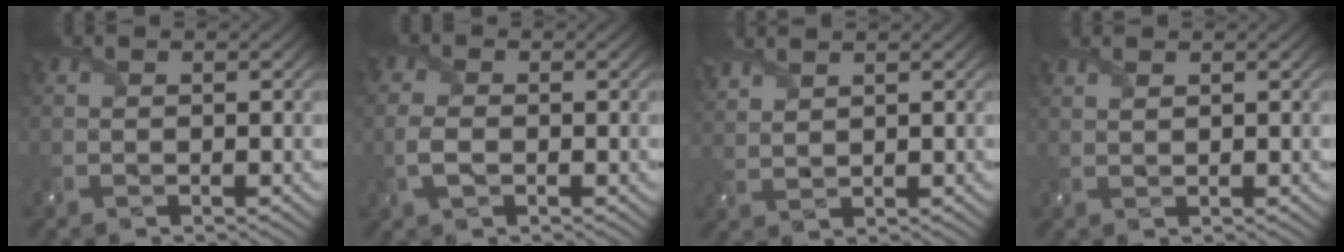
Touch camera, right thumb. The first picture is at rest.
{"total": 3.1, "force": [-0.8, 2.0, 2.3], "torque": [-0.066, -0.004, -0.020]}
{"total": 3.6, "force": [3.1, 0.9, 1.7], "torque": [-0.051, 0.008, 0.063]}
{"total": 1.0, "force": [0.8, 0.2, 0.5], "torque": [-0.018, 0.002, 0.019]}